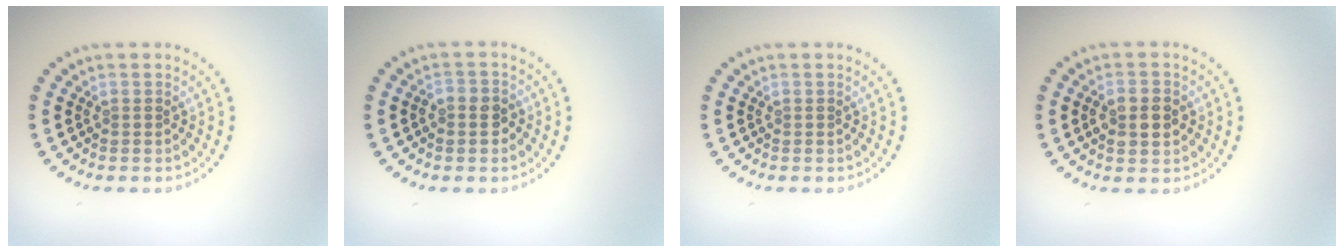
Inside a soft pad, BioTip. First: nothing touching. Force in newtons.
{"total": 1.9, "press": 1.9, "slide": 0.6}
{"total": 0.0}
{"total": 2.8, "press": 2.8, "slide": 0.1}